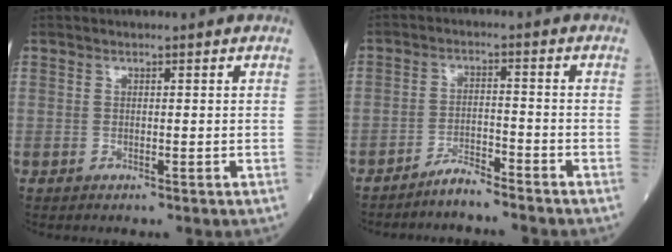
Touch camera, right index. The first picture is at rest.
{"total": 3.7, "force": [-3.6, -0.1, 0.9], "torque": [-0.015, -0.012, -0.066]}